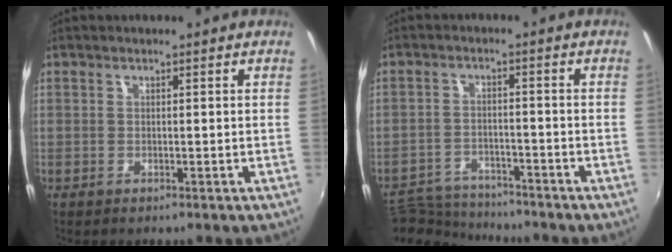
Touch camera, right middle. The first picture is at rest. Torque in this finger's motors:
{"motor_torque": [-0.70, -0.73, -0.28, -0.10]}